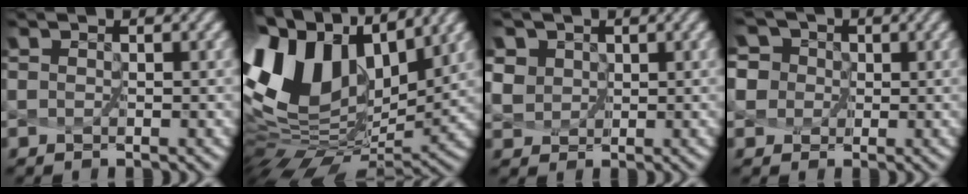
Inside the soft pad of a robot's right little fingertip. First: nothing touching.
{"total": 13.0, "force": [3.2, 8.4, 9.5], "torque": [-0.204, 0.014, 0.070]}
{"total": 4.5, "force": [2.7, 3.3, 1.4], "torque": [-0.059, 0.001, 0.054]}
{"total": 7.0, "force": [2.9, 5.5, 3.3], "torque": [-0.057, 0.030, 0.031]}